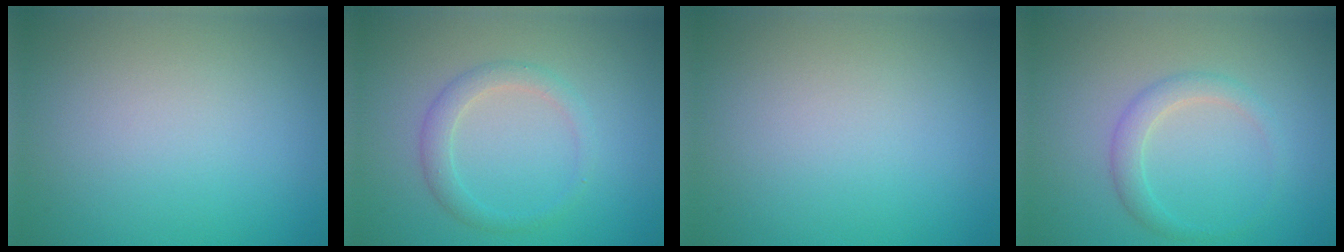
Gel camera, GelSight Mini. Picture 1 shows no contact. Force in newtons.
{"total": 2.2, "press": 2.2, "slide": 0.1}
{"total": 0.0}
{"total": 2.1, "press": 2.1, "slide": 0.1}